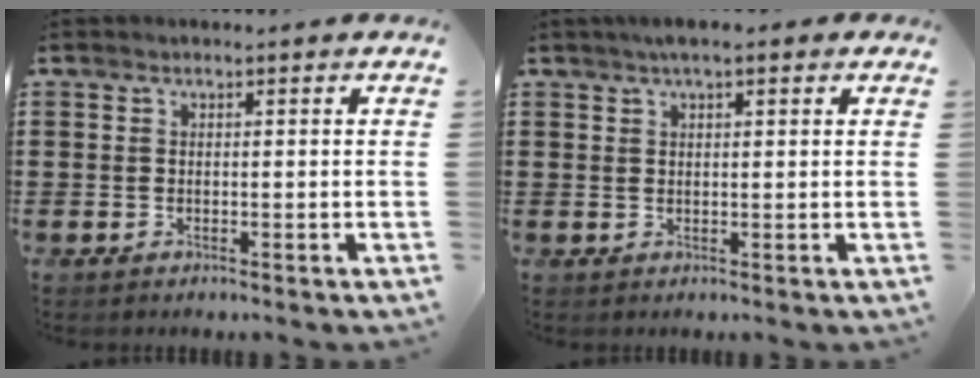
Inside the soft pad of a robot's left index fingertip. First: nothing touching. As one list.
[{"total": 2.6, "force": [1.6, 0.7, 1.9], "torque": [-0.040, 0.007, 0.028]}]